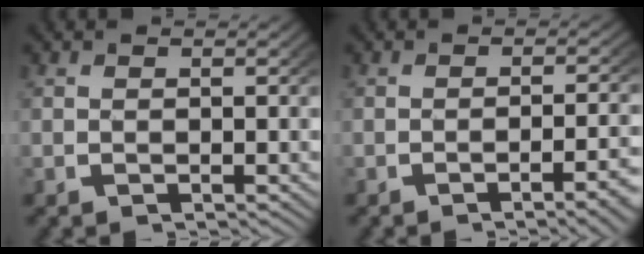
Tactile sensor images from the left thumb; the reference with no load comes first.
{"total": 3.6, "force": [-1.8, 0.4, 3.0], "torque": [-0.042, 0.005, -0.031]}